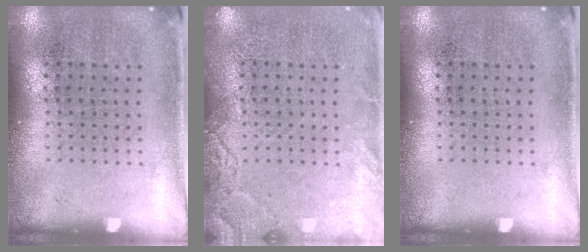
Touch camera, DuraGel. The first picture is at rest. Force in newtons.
{"total": 2.6, "press": 2.6, "slide": 0.4}
{"total": 0.0}